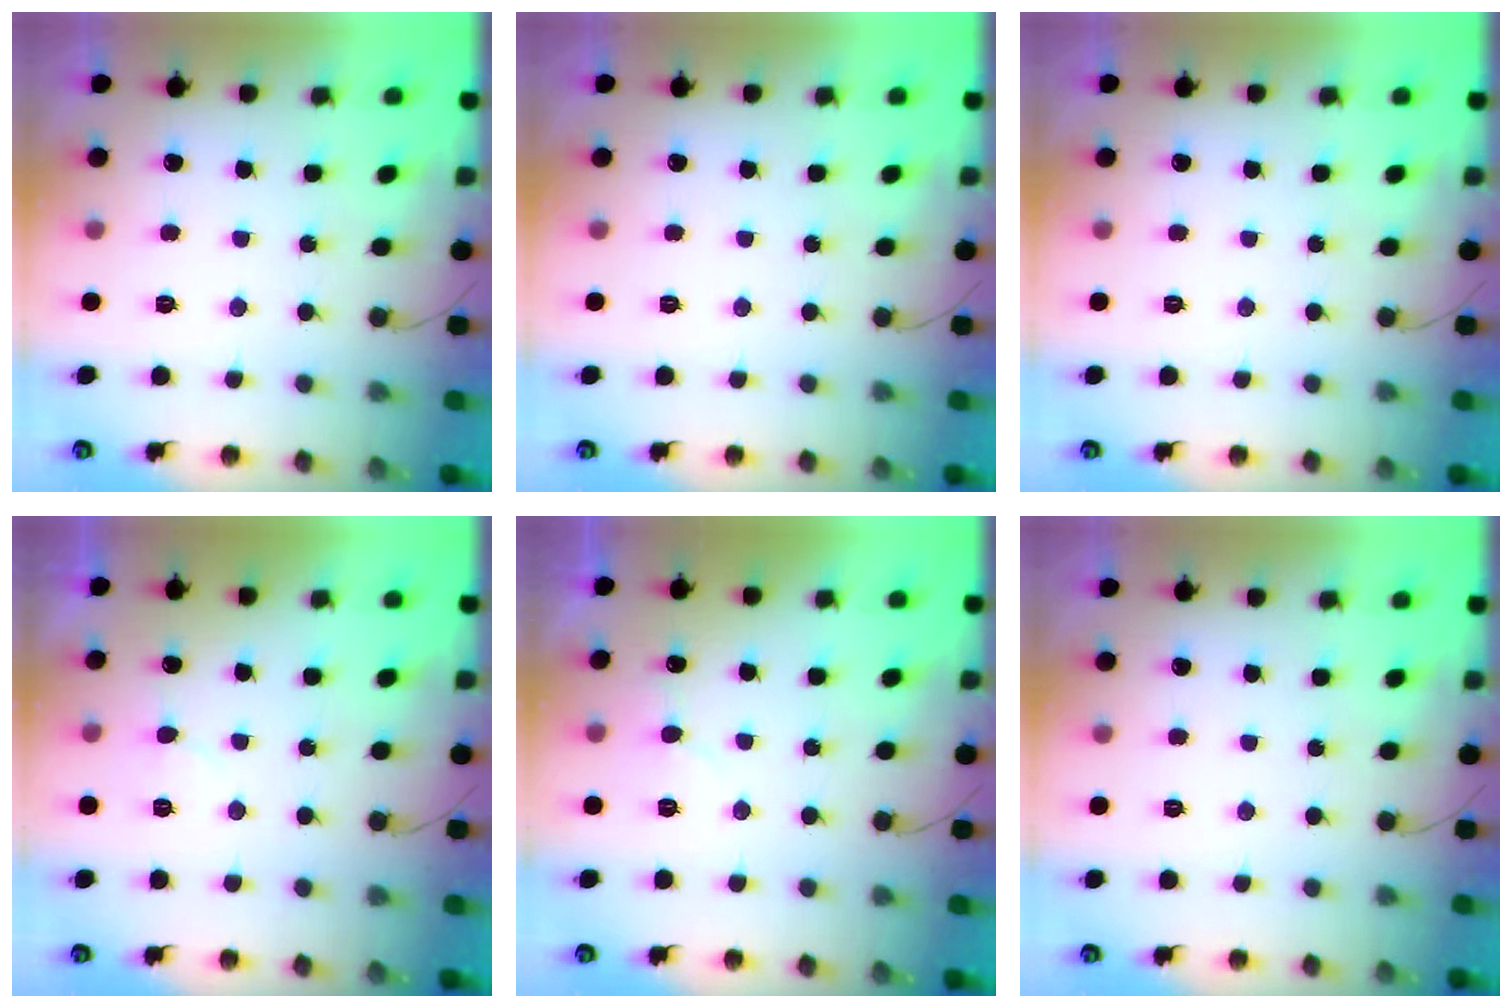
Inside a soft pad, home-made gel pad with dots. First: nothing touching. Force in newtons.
{"total": 0.0}
{"total": 0.0}
{"total": 5.8, "press": 5.8, "slide": 0.3}
{"total": 6.1, "press": 6.0, "slide": 0.6}
{"total": 0.0}